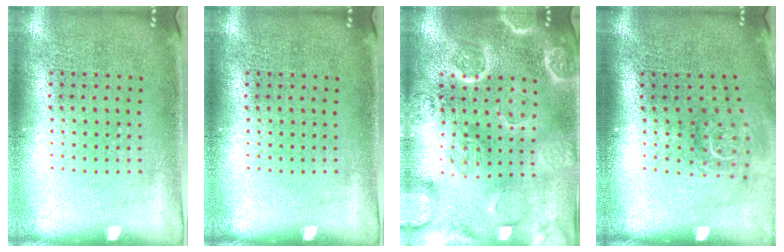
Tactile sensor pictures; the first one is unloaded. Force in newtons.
{"total": 0.0}
{"total": 3.7, "press": 3.5, "slide": 1.1}
{"total": 1.8, "press": 1.2, "slide": 1.3}